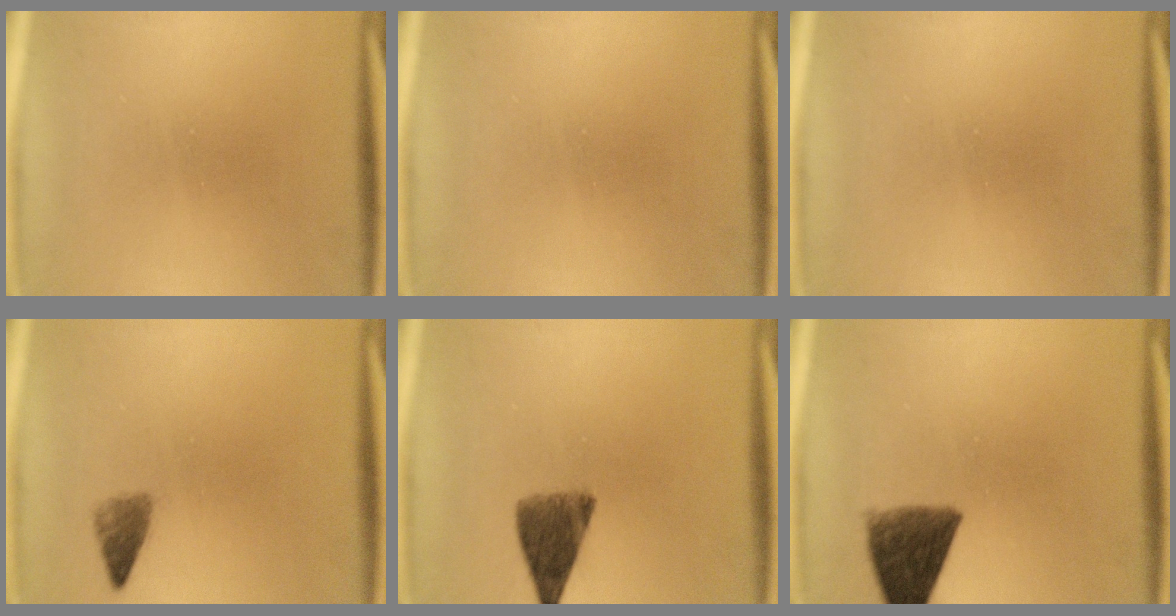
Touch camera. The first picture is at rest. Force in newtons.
{"total": 0.0}
{"total": 0.0}
{"total": 2.2}
{"total": 8.3}
{"total": 8.4}